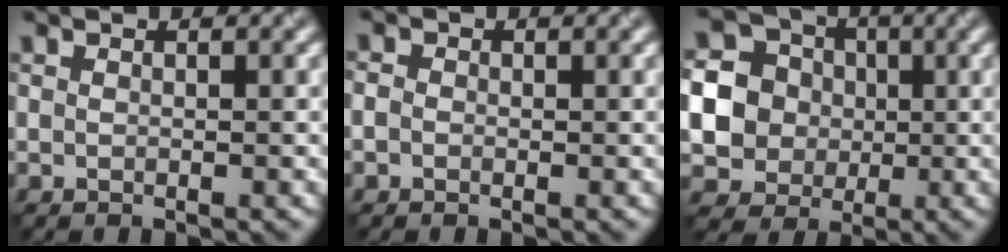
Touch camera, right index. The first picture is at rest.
{"total": 0.9, "force": [-0.2, 0.8, 0.3], "torque": [-0.008, -0.003, -0.007]}
{"total": 11.0, "force": [0.5, 10.5, 3.4], "torque": [-0.119, 0.015, 0.002]}